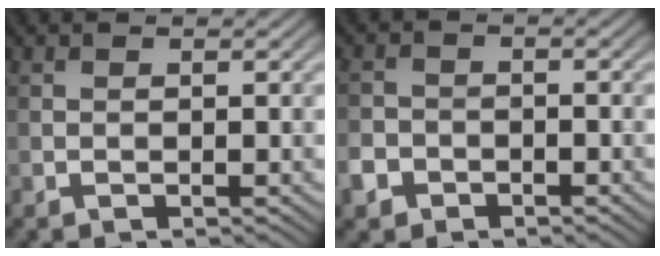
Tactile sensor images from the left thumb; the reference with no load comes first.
{"total": 3.1, "force": [-2.0, 2.2, 1.0], "torque": [-0.024, -0.005, -0.044]}